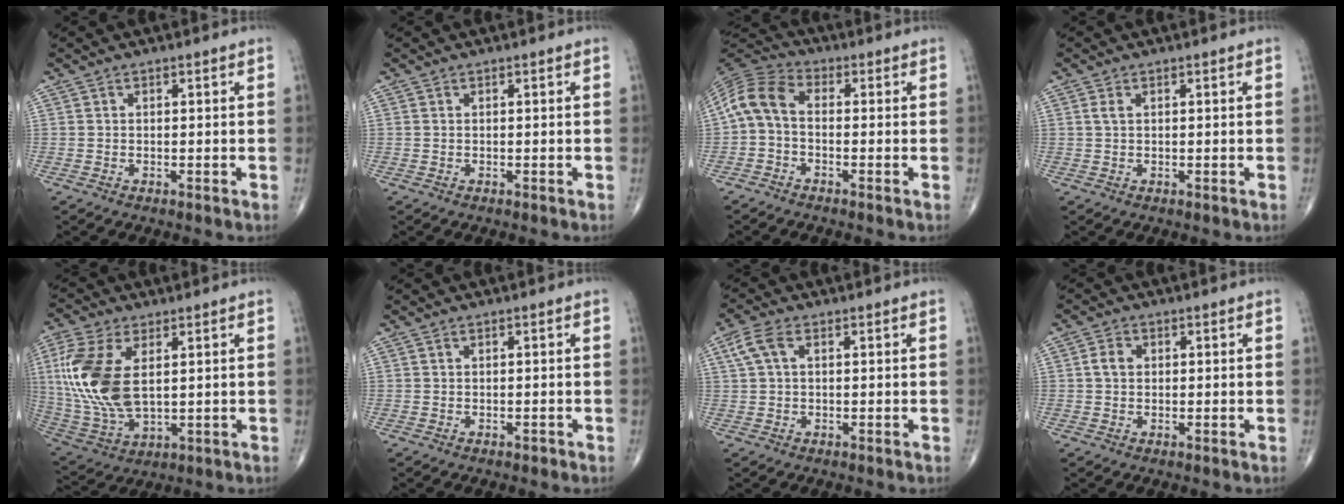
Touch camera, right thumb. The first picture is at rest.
{"total": 0.0}
{"total": 8.1, "force": [-0.8, 5.0, 6.3], "torque": [-0.126, 0.025, -0.034]}
{"total": 1.3, "force": [0.3, 0.5, 1.1], "torque": [-0.030, 0.004, 0.007]}
{"total": 17.0, "force": [3.1, 9.1, 14.1], "torque": [-0.315, -0.013, 0.067]}
{"total": 0.6, "force": [-0.2, 0.4, 0.4], "torque": [-0.003, 0.001, -0.005]}
{"total": 4.4, "force": [1.3, 2.4, 3.5], "torque": [-0.091, 0.019, 0.027]}
{"total": 2.8, "force": [0.4, 2.1, 1.9], "torque": [-0.036, 0.006, 0.006]}